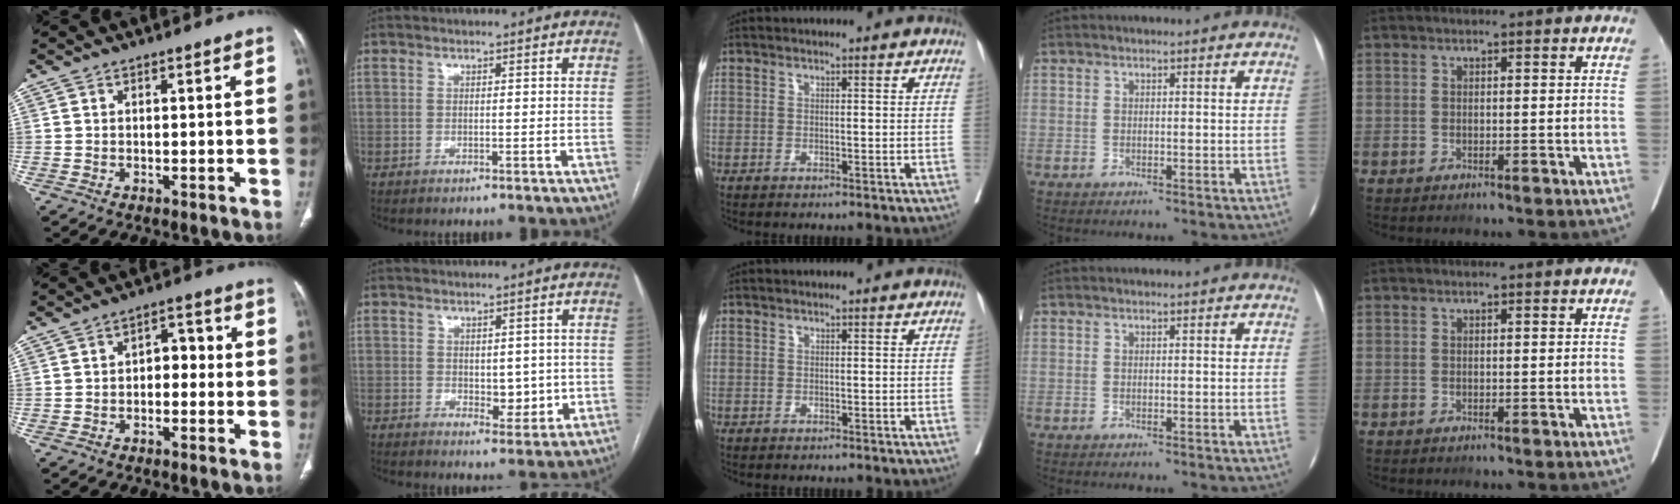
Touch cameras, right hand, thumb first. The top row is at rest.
{"thumb": {"total": 4.4, "force": [-0.5, 3.0, 3.2], "torque": [-0.026, 0.021, -0.017]}, "index": {"total": 4.5, "force": [0.1, 2.7, 3.6], "torque": [-0.041, -0.002, 0.013]}}